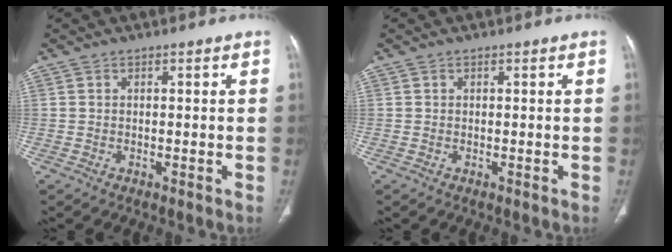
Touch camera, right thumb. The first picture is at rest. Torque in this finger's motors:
{"motor_torque": [-0.01, 0.23, -0.39, 0.33, 0.06]}